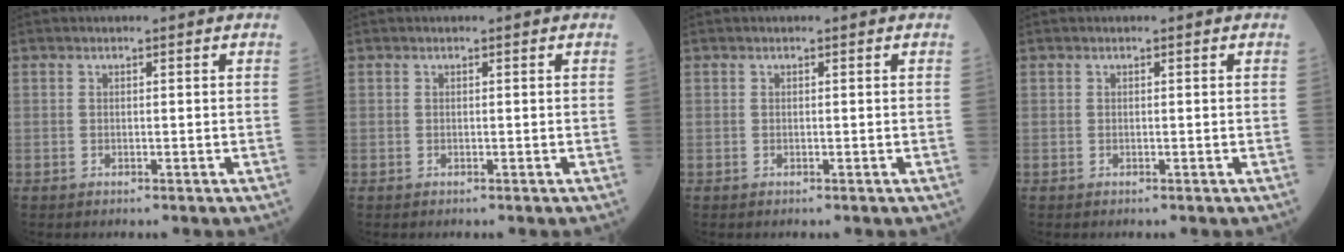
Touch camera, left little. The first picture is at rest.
{"total": 0.0}
{"total": 0.0}
{"total": 0.0}